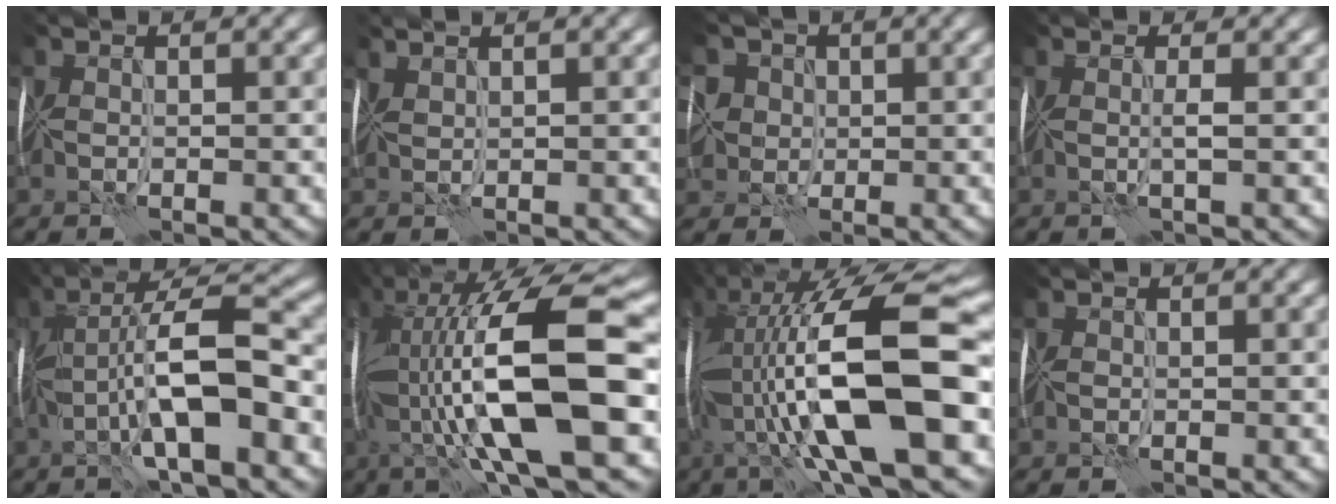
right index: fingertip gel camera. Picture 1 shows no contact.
{"total": 2.1, "force": [1.9, 0.6, 0.7], "torque": [-0.006, 0.023, 0.018]}
{"total": 4.7, "force": [1.4, 4.4, 0.8], "torque": [-0.011, 0.031, 0.005]}
{"total": 0.6, "force": [0.0, -0.3, -0.5], "torque": [-0.007, 0.012, 0.004]}
{"total": 7.1, "force": [-1.9, 1.8, 6.6], "torque": [-0.130, 0.038, -0.028]}
{"total": 14.5, "force": [-1.2, 4.5, 13.7], "torque": [-0.271, 0.049, -0.015]}
{"total": 16.0, "force": [-1.4, 5.1, 15.1], "torque": [-0.292, 0.059, -0.014]}
{"total": 0.0}